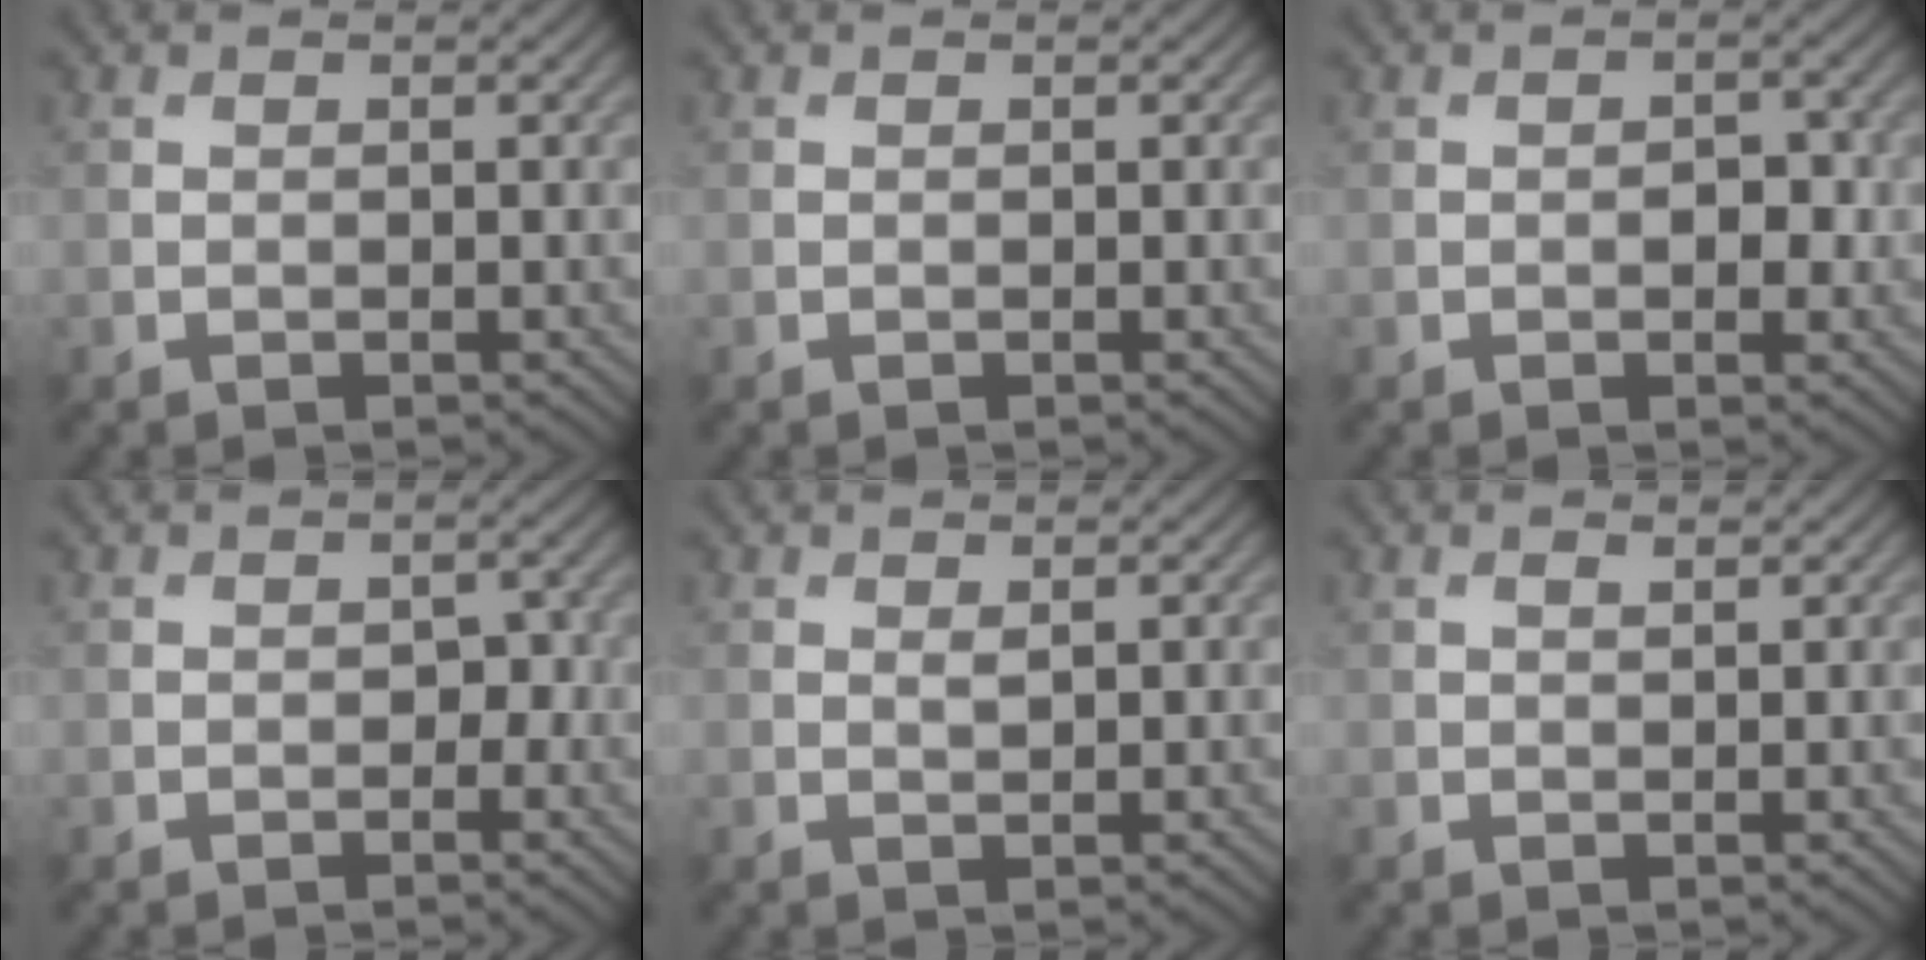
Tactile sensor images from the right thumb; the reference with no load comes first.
{"total": 0.0}
{"total": 2.4, "force": [-0.3, 1.4, 1.9], "torque": [-0.026, -0.003, -0.006]}
{"total": 1.5, "force": [-0.3, 1.1, 0.9], "torque": [-0.014, -0.005, -0.006]}
{"total": 0.7, "force": [0.5, 0.1, 0.4], "torque": [-0.010, -0.003, 0.009]}
{"total": 0.9, "force": [0.5, 0.2, 0.6], "torque": [-0.015, 0.001, 0.010]}